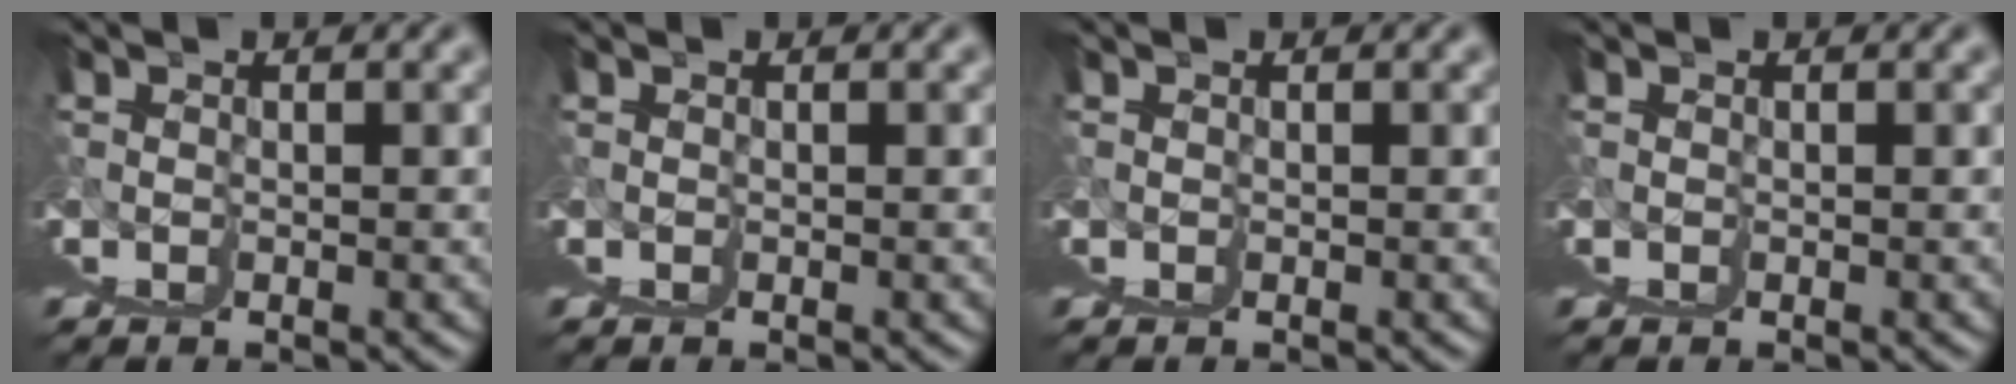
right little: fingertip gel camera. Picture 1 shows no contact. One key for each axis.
{"total": 0.0}
{"total": 0.0}
{"total": 0.0}